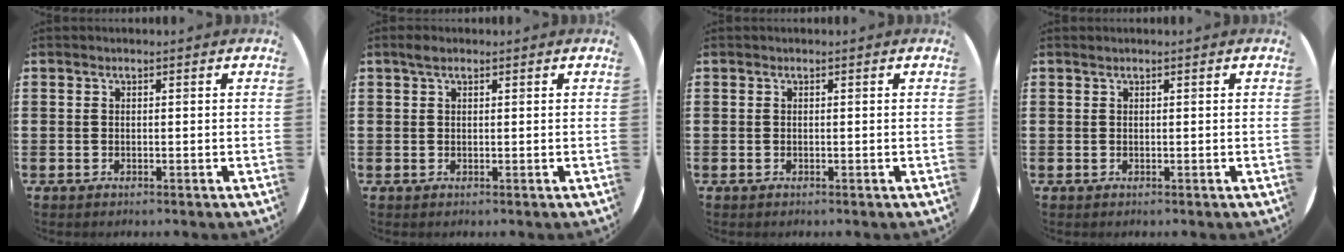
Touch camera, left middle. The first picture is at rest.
{"total": 1.4, "force": [1.0, 0.7, 0.7], "torque": [-0.009, 0.002, 0.016]}
{"total": 0.0}
{"total": 0.0}